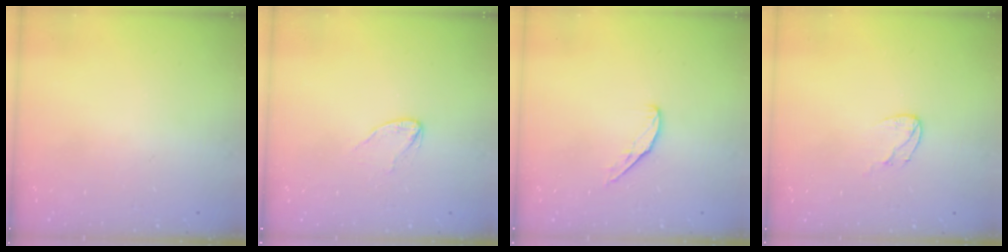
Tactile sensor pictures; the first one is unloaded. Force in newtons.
{"total": 2.9, "press": 2.9, "slide": 0.2}
{"total": 5.4, "press": 5.4, "slide": 0.6}
{"total": 5.8, "press": 5.8, "slide": 0.5}